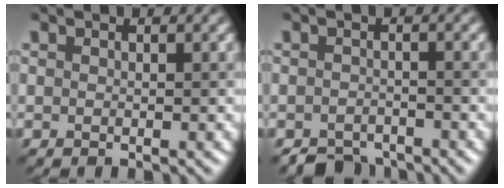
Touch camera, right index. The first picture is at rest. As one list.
[{"total": 2.8, "force": [-2.6, 0.9, 0.4], "torque": [0.000, 0.001, -0.049]}]